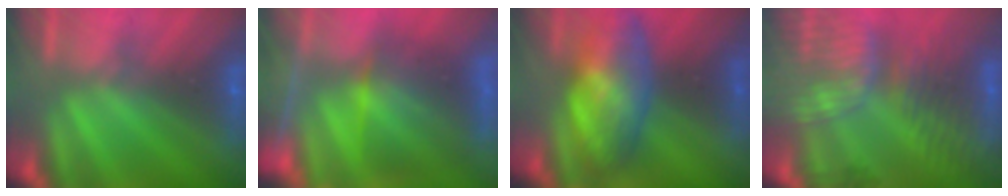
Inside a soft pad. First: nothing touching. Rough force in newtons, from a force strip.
{"total": 5.8}
{"total": 7.5}
{"total": 9.5}